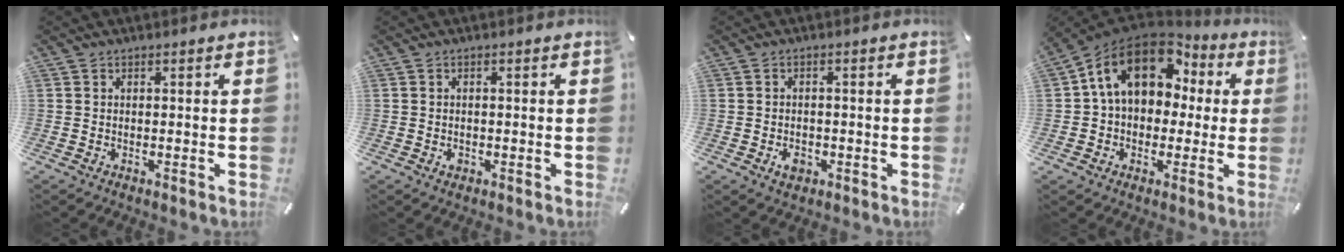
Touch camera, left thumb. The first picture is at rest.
{"total": 1.3, "force": [-0.4, 1.0, 0.7], "torque": [-0.013, 0.003, -0.008]}
{"total": 3.5, "force": [-1.3, 2.5, 2.0], "torque": [-0.041, 0.004, -0.023]}
{"total": 15.9, "force": [5.2, 11.7, 9.4], "torque": [-0.165, -0.012, 0.096]}